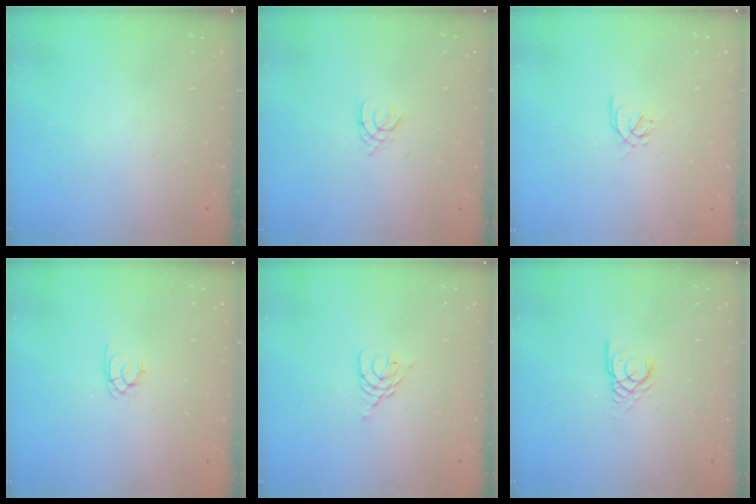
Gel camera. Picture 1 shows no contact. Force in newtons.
{"total": 1.4, "press": 1.4, "slide": 0.3}
{"total": 2.4, "press": 2.4, "slide": 0.6}
{"total": 1.5, "press": 1.4, "slide": 0.2}
{"total": 3.1, "press": 3.0, "slide": 0.5}
{"total": 2.8, "press": 2.8, "slide": 0.1}